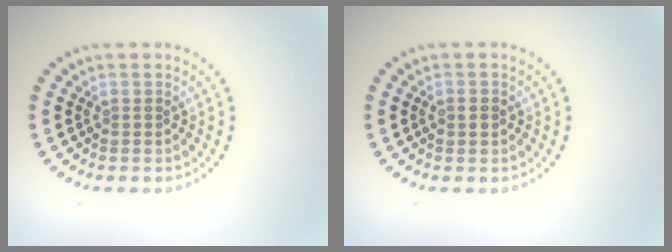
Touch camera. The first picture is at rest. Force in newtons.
{"total": 1.3, "press": 1.3, "slide": 0.2}